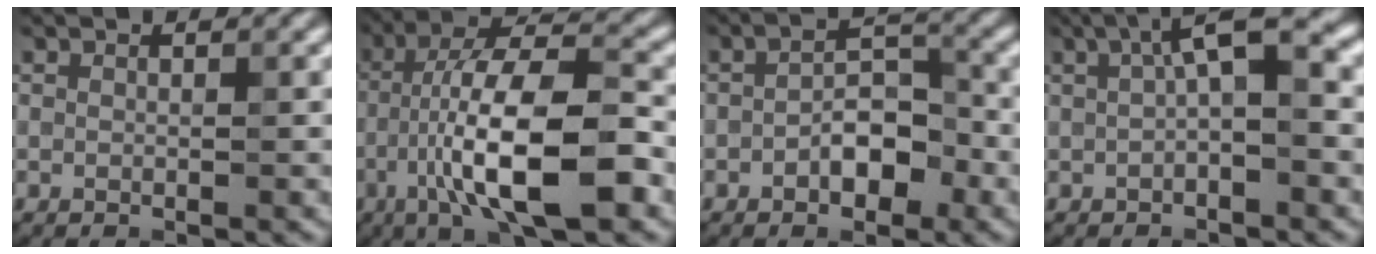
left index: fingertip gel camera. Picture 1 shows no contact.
{"total": 10.7, "force": [-3.8, 2.8, 9.6], "torque": [-0.164, 0.015, -0.073]}
{"total": 3.9, "force": [-1.6, 2.0, 3.0], "torque": [-0.042, 0.011, -0.027]}
{"total": 4.6, "force": [0.8, 1.0, 4.4], "torque": [-0.072, 0.015, 0.004]}